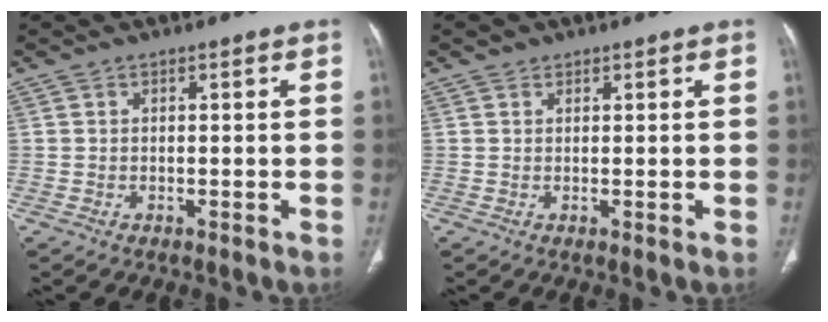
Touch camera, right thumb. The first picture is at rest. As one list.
[{"total": 1.1, "force": [0.8, 0.8, 0.2], "torque": [0.003, -0.005, 0.010]}]